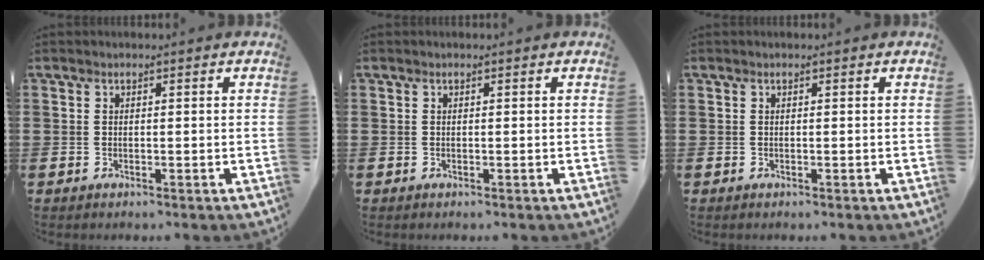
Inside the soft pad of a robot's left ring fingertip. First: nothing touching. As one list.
[{"total": 0.0}, {"total": 0.0}]